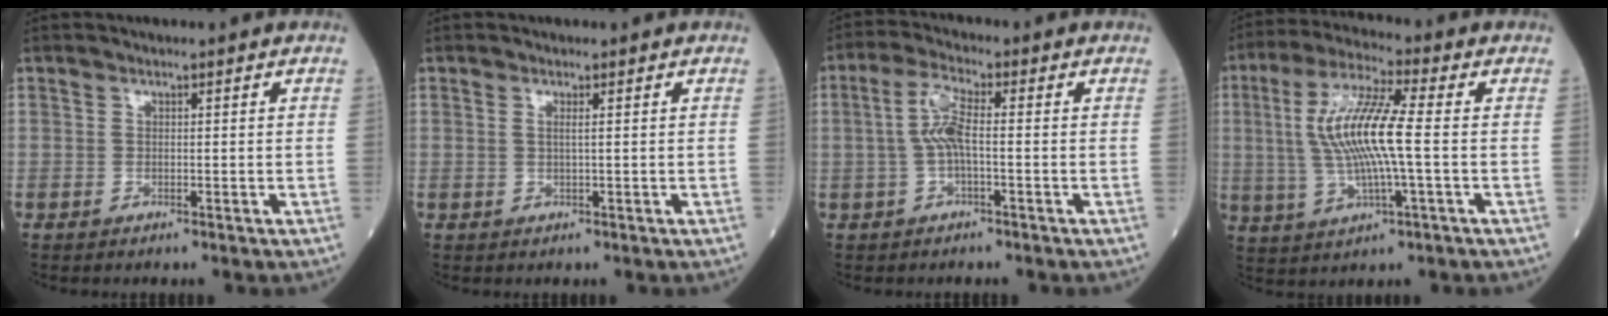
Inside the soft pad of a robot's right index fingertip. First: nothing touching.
{"total": 0.9, "force": [0.3, -0.1, 0.8], "torque": [-0.021, 0.000, 0.004]}
{"total": 5.2, "force": [-0.2, 1.0, 5.1], "torque": [-0.111, 0.011, -0.007]}
{"total": 12.1, "force": [0.3, 1.4, 12.0], "torque": [-0.249, 0.011, 0.005]}